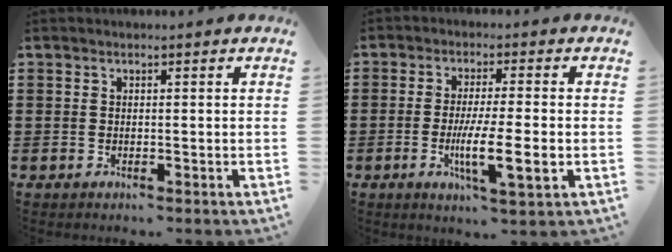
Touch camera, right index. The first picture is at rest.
{"total": 8.5, "force": [-1.8, 1.0, 8.2], "torque": [-0.149, -0.016, -0.032]}